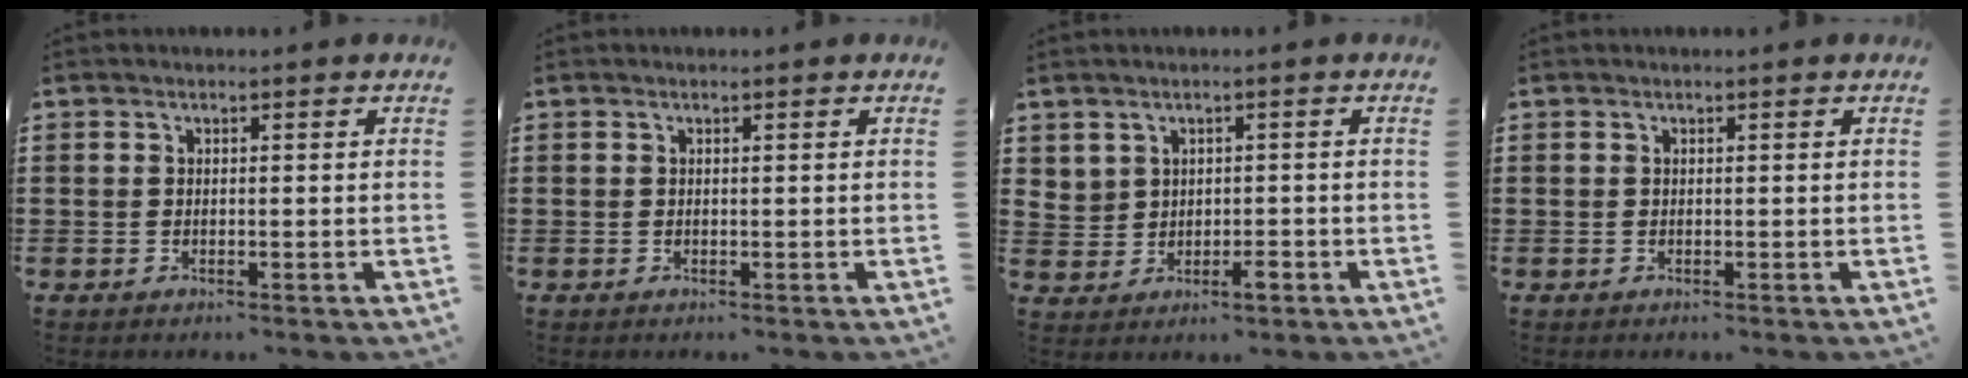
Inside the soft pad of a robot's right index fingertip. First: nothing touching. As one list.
[{"total": 0.0}, {"total": 2.3, "force": [0.1, 1.9, 1.2], "torque": [-0.030, 0.001, 0.001]}, {"total": 0.0}]